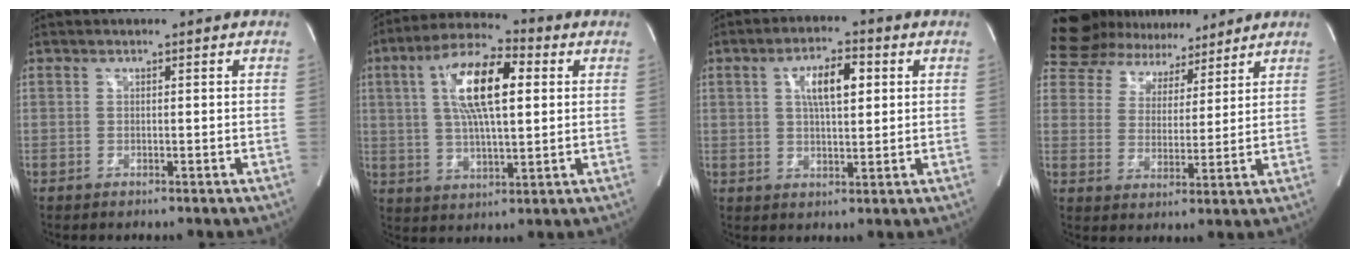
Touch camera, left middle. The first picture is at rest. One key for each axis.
{"total": 13.9, "fx": 3.4, "fy": 3.8, "fz": 12.9, "tx": -0.246, "ty": 0.022, "tz": 0.056}
{"total": 7.2, "fx": 2.1, "fy": 2.2, "fz": 6.5, "tx": -0.115, "ty": 0.013, "tz": 0.037}
{"total": 15.8, "fx": 13.9, "fy": 6.3, "fz": 4.2, "tx": -0.087, "ty": 0.029, "tz": 0.214}